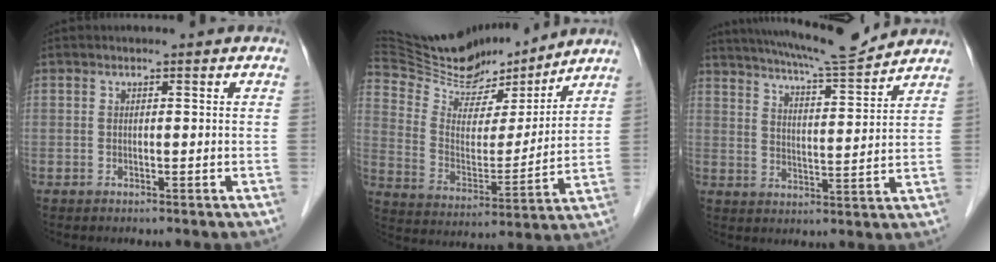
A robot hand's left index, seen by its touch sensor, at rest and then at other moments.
{"total": 22.9, "force": [20.7, 5.5, 8.0], "torque": [-0.152, 0.001, 0.342]}
{"total": 12.6, "force": [11.8, 0.1, 4.6], "torque": [-0.076, -0.002, 0.178]}